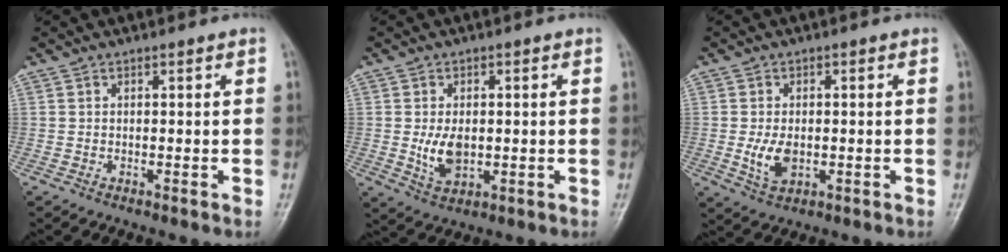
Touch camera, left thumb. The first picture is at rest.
{"total": 5.7, "force": [-0.3, 3.5, 4.4], "torque": [-0.073, -0.008, 0.004]}
{"total": 5.0, "force": [-0.8, 3.1, 3.9], "torque": [-0.069, -0.005, -0.007]}